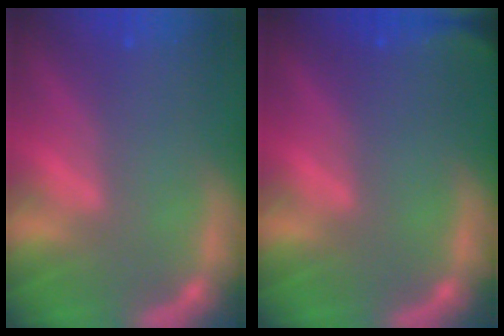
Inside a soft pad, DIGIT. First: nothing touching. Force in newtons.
{"total": 2.9}